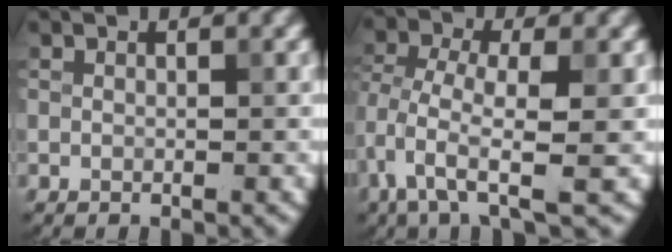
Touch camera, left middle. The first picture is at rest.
{"total": 4.7, "force": [-1.5, 1.5, 4.2], "torque": [-0.084, 0.000, -0.038]}